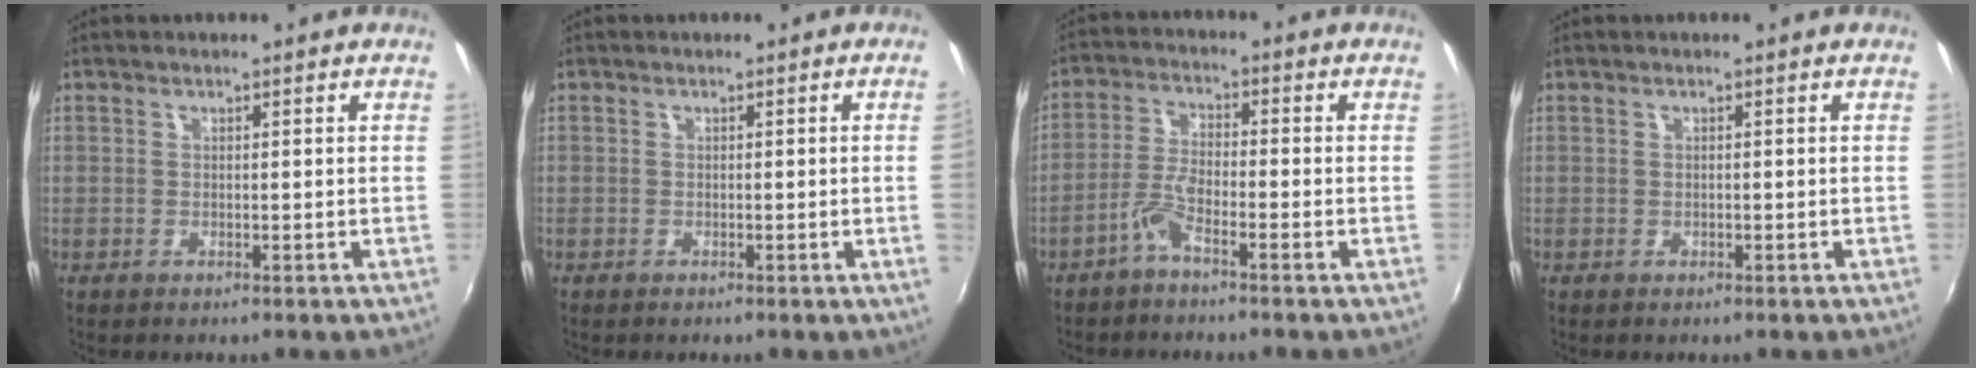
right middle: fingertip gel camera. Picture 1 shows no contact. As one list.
[{"total": 1.6, "force": [0.1, -1.0, 1.3], "torque": [-0.010, -0.013, 0.003]}, {"total": 4.0, "force": [-2.7, 0.8, 2.8], "torque": [-0.069, 0.009, -0.057]}, {"total": 0.5, "force": [-0.4, 0.4, 0.0], "torque": [-0.001, -0.003, -0.007]}]